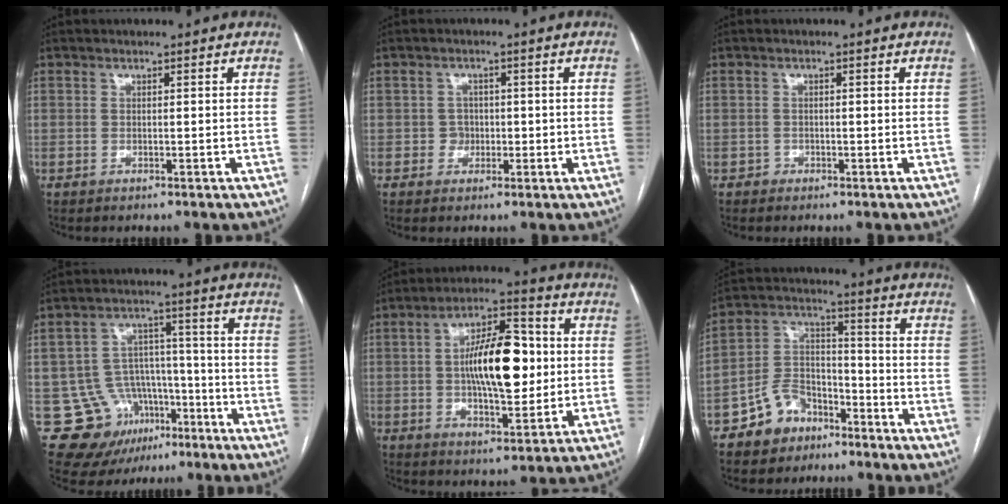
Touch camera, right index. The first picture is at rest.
{"total": 2.3, "force": [-0.3, 2.3, 0.5], "torque": [-0.002, 0.007, -0.004]}
{"total": 0.7, "force": [-0.5, 0.6, 0.0], "torque": [0.001, 0.003, -0.010]}
{"total": 12.1, "force": [-6.1, 10.0, 3.0], "torque": [-0.051, 0.059, -0.081]}
{"total": 14.7, "force": [0.9, 5.4, 13.7], "torque": [-0.230, 0.021, 0.016]}
{"total": 10.2, "force": [-6.3, 7.6, 2.8], "torque": [-0.054, 0.038, -0.098]}